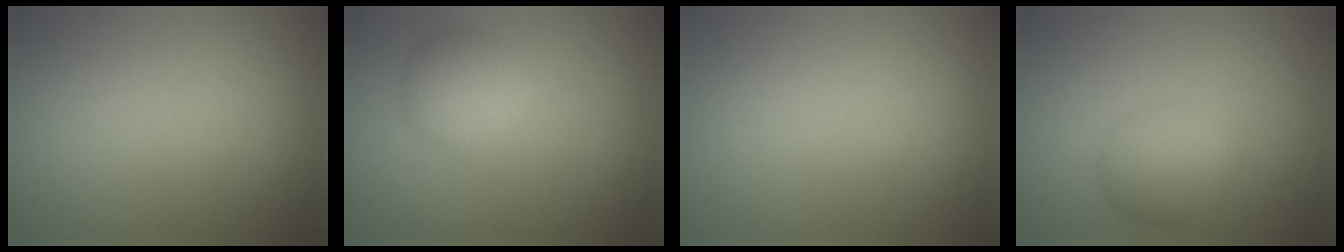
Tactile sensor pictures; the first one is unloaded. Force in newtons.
{"total": 3.0, "press": 3.0, "slide": 0.0}
{"total": 0.0}
{"total": 2.9, "press": 2.9, "slide": 0.2}